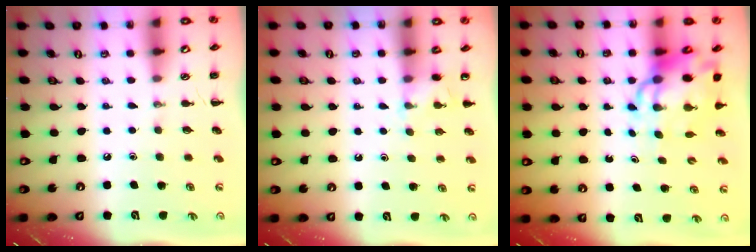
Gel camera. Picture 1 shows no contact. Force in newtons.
{"total": 5.3, "press": 5.0, "slide": 1.5}
{"total": 11.3, "press": 10.9, "slide": 3.1}